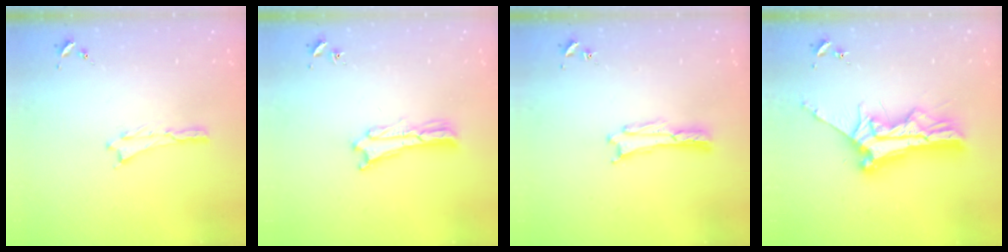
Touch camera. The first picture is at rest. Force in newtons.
{"total": 1.8, "press": 1.8, "slide": 0.3}
{"total": 0.0}
{"total": 10.4, "press": 10.4, "slide": 1.0}